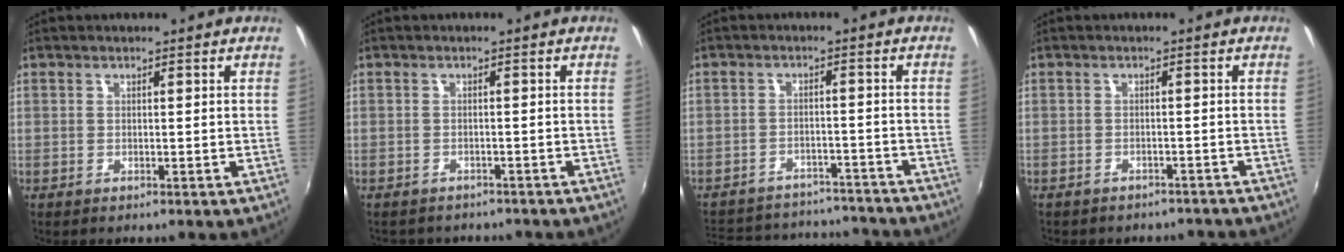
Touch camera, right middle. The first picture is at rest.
{"total": 5.4, "force": [-4.6, 2.3, 1.5], "torque": [-0.034, -0.016, -0.061]}
{"total": 20.1, "force": [-17.1, 8.4, 6.6], "torque": [-0.153, 0.038, -0.210]}
{"total": 7.5, "force": [-6.5, 3.0, 1.9], "torque": [-0.047, -0.009, -0.079]}